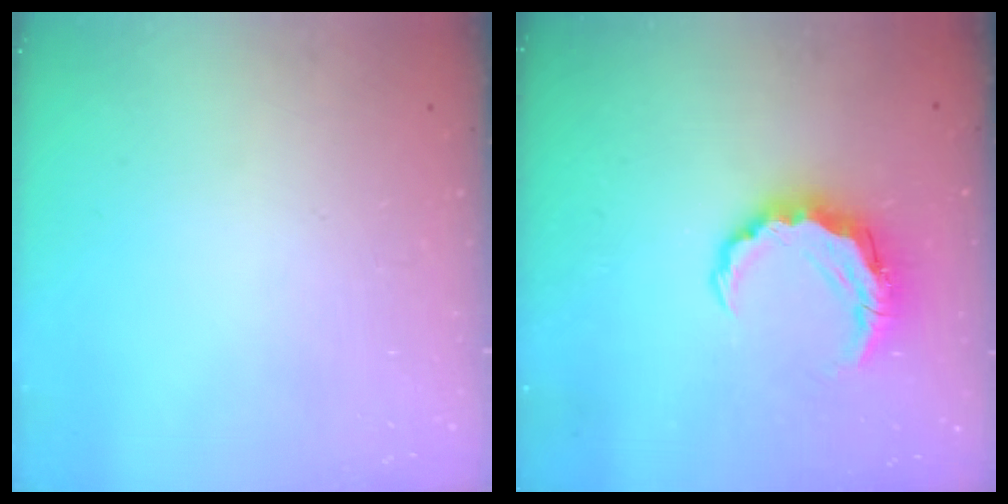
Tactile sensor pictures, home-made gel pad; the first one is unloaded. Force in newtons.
{"total": 7.9, "press": 7.9, "slide": 0.4}